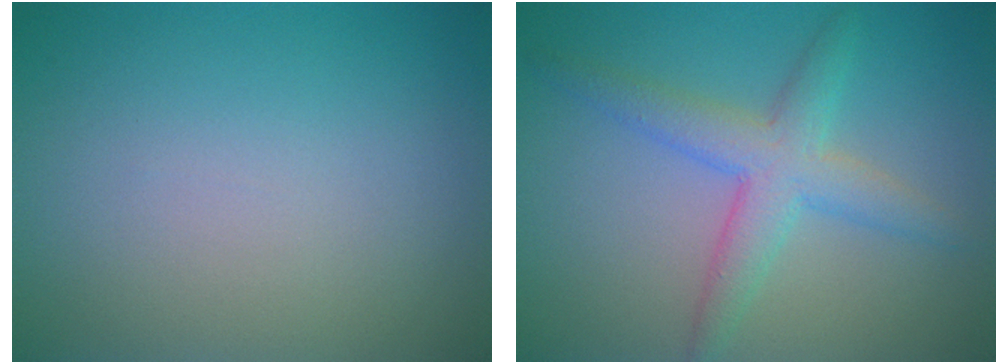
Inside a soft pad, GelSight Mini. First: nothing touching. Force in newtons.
{"total": 4.0, "press": 4.0, "slide": 0.1}